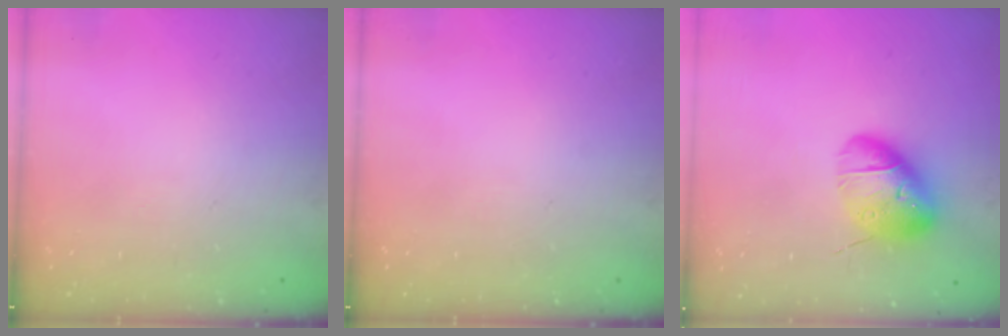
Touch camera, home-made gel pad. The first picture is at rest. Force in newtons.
{"total": 0.0}
{"total": 14.1, "press": 13.9, "slide": 2.6}